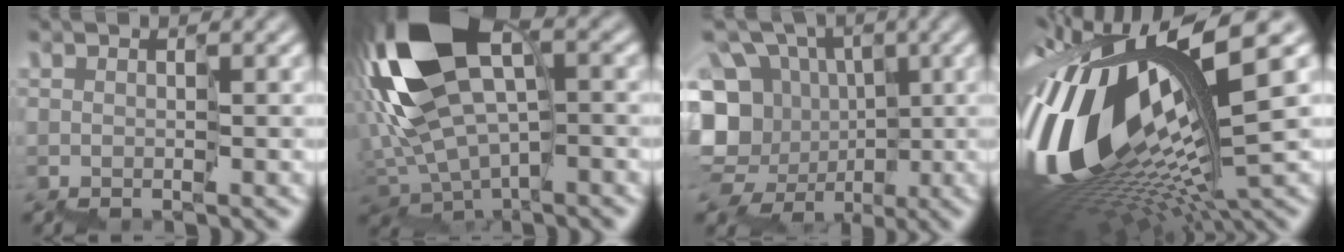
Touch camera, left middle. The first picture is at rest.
{"total": 13.5, "force": [1.4, 7.1, 11.4], "torque": [-0.268, 0.019, 0.029]}
{"total": 10.4, "force": [-1.6, 9.4, 4.2], "torque": [-0.079, 0.014, -0.048]}
{"total": 16.5, "force": [1.5, 5.3, 15.6], "torque": [-0.322, -0.002, 0.040]}